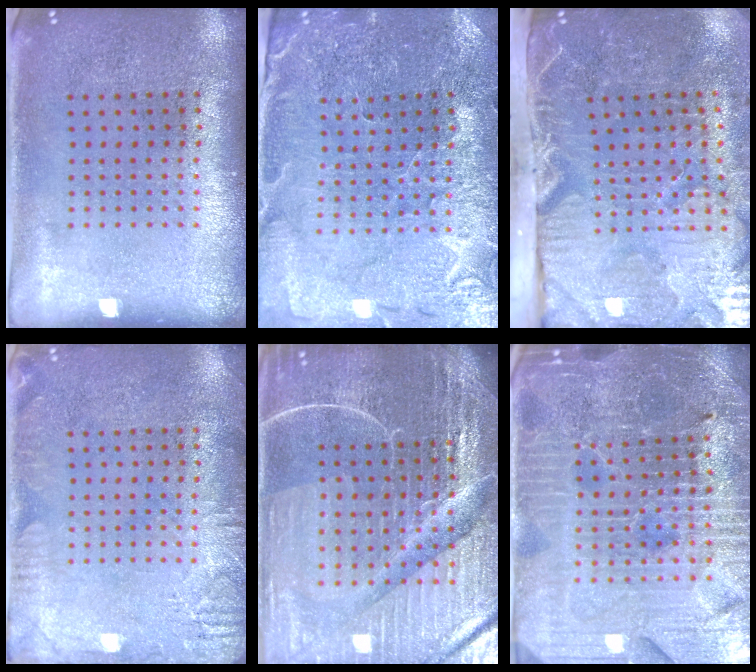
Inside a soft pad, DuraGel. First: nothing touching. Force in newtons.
{"total": 1.5, "press": 1.5, "slide": 0.1}
{"total": 5.2, "press": 4.4, "slide": 2.8}
{"total": 2.6, "press": 2.5, "slide": 0.4}
{"total": 6.4, "press": 5.7, "slide": 2.9}
{"total": 5.0, "press": 4.7, "slide": 1.7}